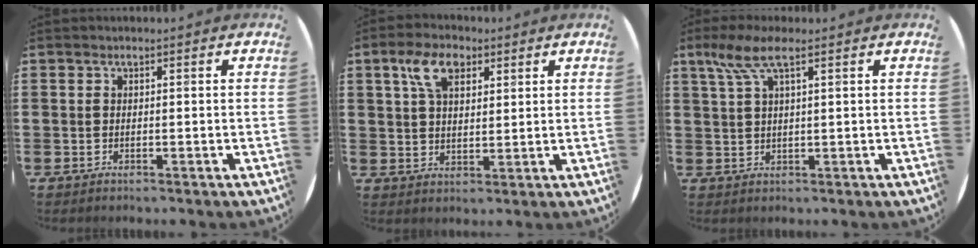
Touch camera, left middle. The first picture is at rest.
{"total": 5.9, "force": [3.3, 3.3, 3.6], "torque": [-0.075, 0.009, 0.059]}
{"total": 5.0, "force": [2.7, 1.1, 4.0], "torque": [-0.086, 0.007, 0.047]}